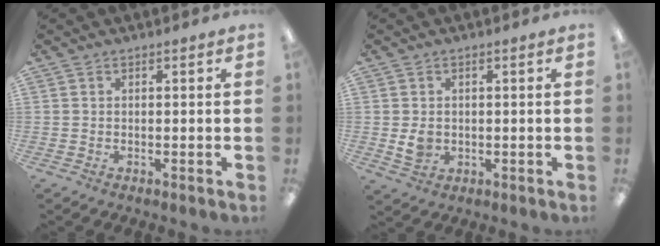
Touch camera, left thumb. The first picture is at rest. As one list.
[{"total": 3.8, "force": [0.1, 3.1, 2.2], "torque": [-0.030, -0.003, 0.000]}]